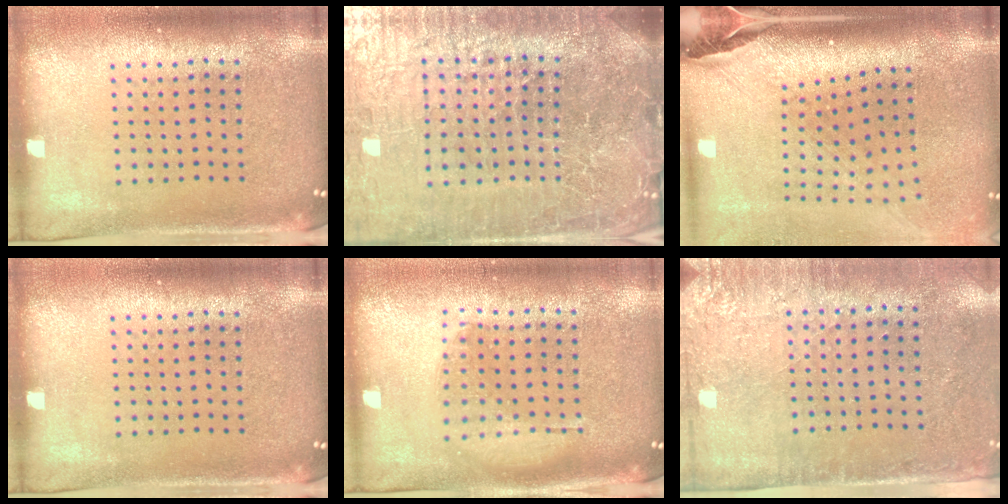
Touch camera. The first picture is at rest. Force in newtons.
{"total": 7.6, "press": 6.6, "slide": 3.8}
{"total": 2.8, "press": 2.1, "slide": 1.9}
{"total": 0.0}
{"total": 1.1, "press": 1.0, "slide": 0.6}
{"total": 2.7, "press": 2.3, "slide": 1.5}